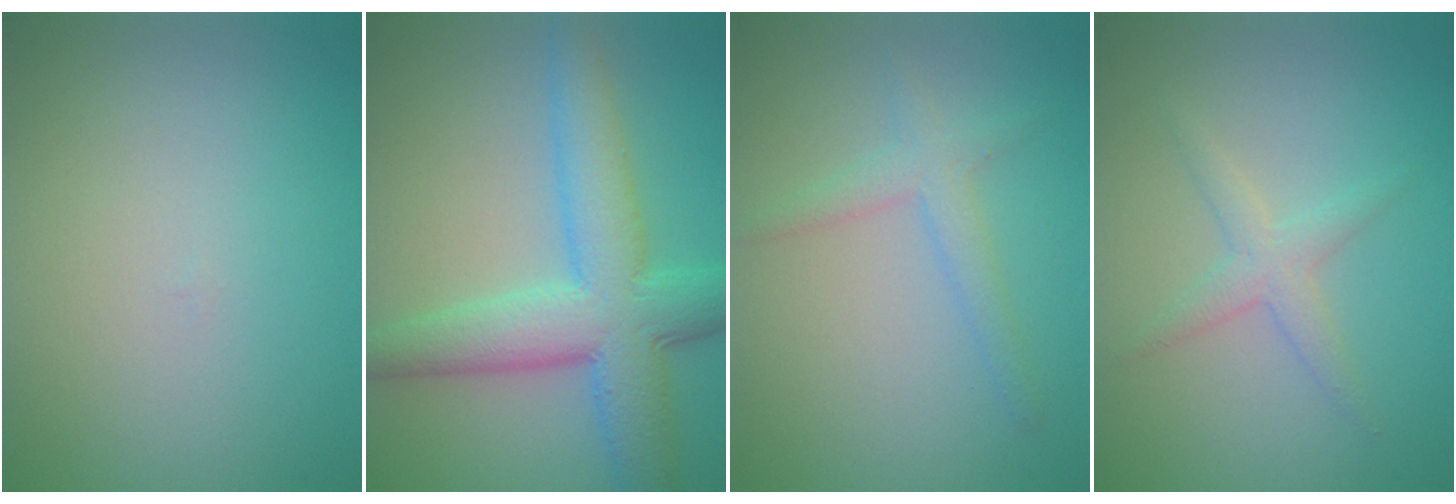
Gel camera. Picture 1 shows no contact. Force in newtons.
{"total": 7.7, "press": 7.7, "slide": 0.2}
{"total": 2.1, "press": 2.1, "slide": 0.1}
{"total": 2.0, "press": 2.0, "slide": 0.0}